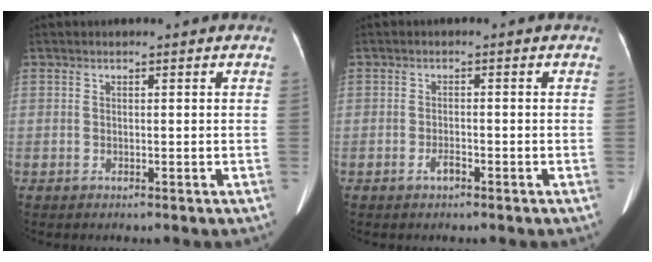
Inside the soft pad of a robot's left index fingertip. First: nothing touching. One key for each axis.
{"total": 1.6, "fx": -1.1, "fy": 0.5, "fz": 1.0, "tx": -0.020, "ty": 0.000, "tz": -0.018}